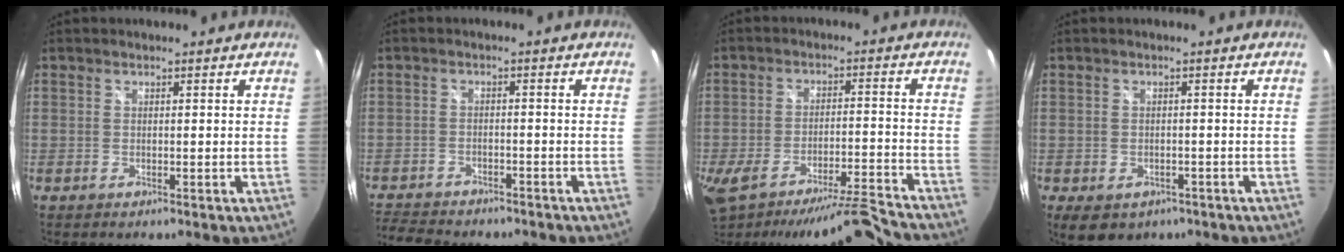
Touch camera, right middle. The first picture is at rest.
{"total": 10.5, "force": [-9.3, 3.3, 3.6], "torque": [-0.100, -0.011, -0.149]}
{"total": 14.1, "force": [-12.7, 0.7, 6.1], "torque": [-0.113, -0.024, -0.200]}
{"total": 7.0, "force": [-4.0, 4.6, 3.6], "torque": [-0.071, -0.020, -0.045]}